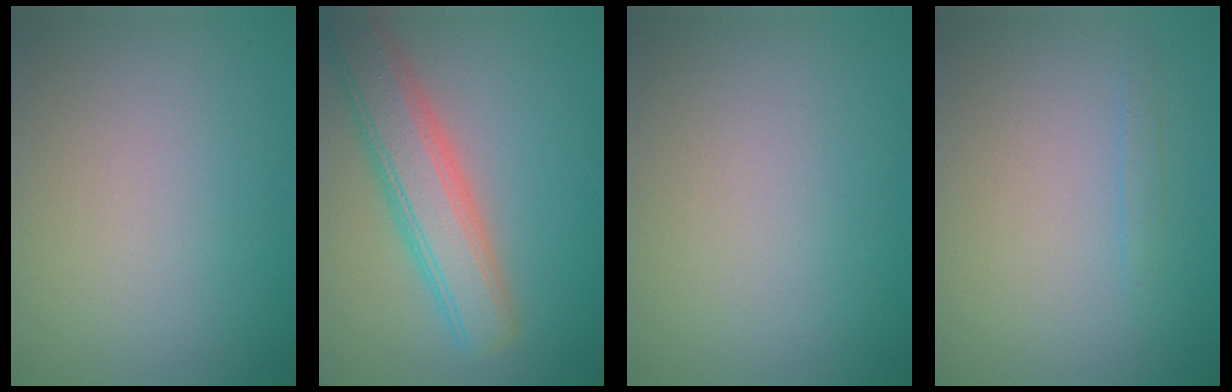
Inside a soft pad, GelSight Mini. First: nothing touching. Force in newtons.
{"total": 6.4, "press": 6.4, "slide": 0.3}
{"total": 0.0}
{"total": 0.7, "press": 0.7, "slide": 0.1}